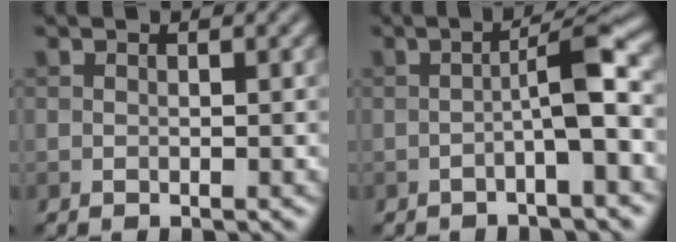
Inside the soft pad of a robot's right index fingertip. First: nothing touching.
{"total": 4.1, "force": [-1.3, 0.3, 3.9], "torque": [-0.064, 0.019, -0.030]}